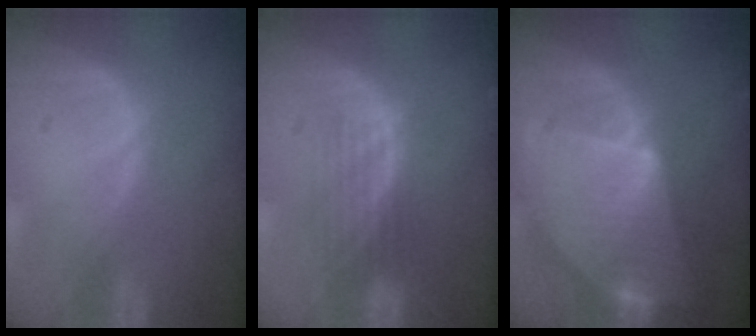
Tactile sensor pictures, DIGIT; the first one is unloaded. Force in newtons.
{"total": 4.6, "press": 3.8, "slide": 2.6}
{"total": 10.0, "press": 10.0, "slide": 0.7}